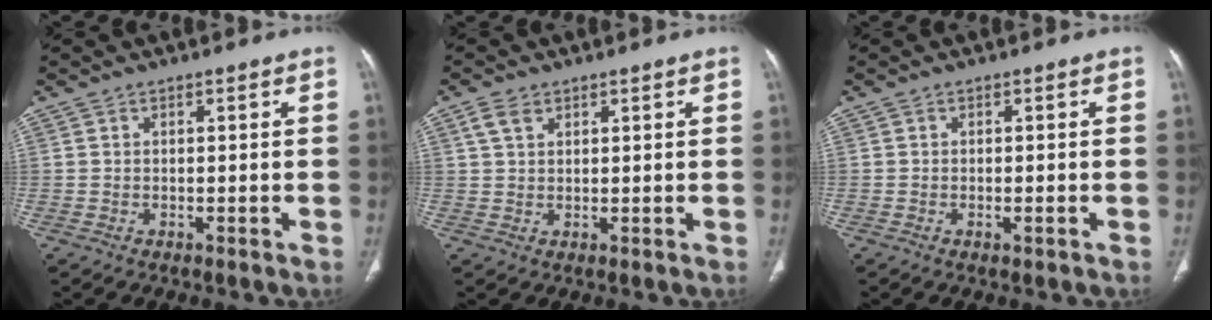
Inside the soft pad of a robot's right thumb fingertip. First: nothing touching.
{"total": 3.0, "force": [1.7, 1.9, 1.7], "torque": [-0.033, 0.002, 0.038]}
{"total": 1.1, "force": [-0.5, 0.3, 1.0], "torque": [-0.015, -0.002, -0.007]}